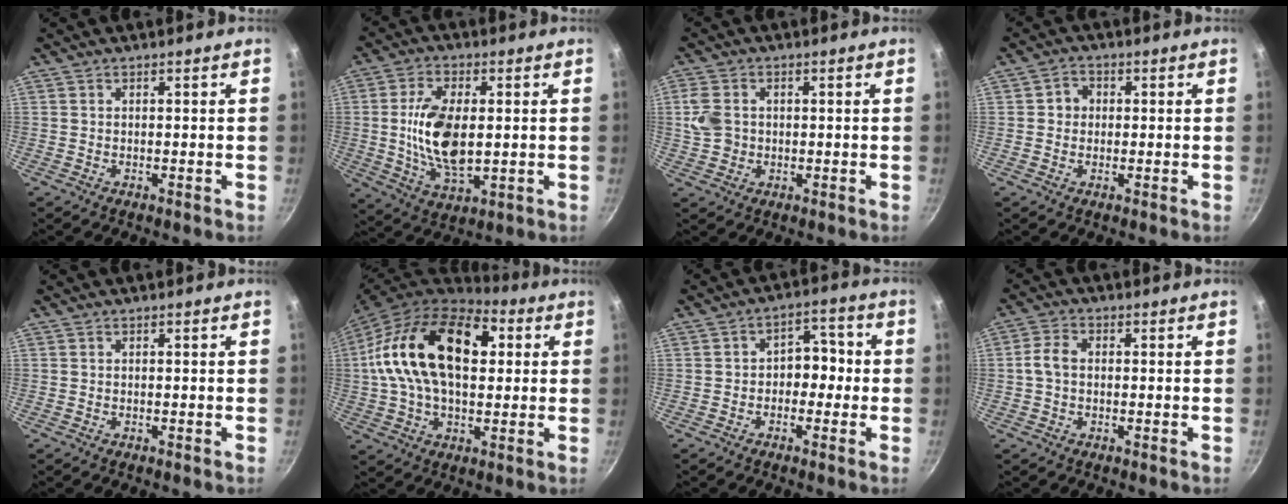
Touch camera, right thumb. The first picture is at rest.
{"total": 13.5, "force": [0.4, 6.9, 11.6], "torque": [-0.216, -0.009, 0.015]}
{"total": 5.3, "force": [0.3, 4.3, 3.1], "torque": [-0.059, 0.006, 0.008]}
{"total": 3.2, "force": [0.2, 2.8, 1.4], "torque": [-0.005, 0.008, -0.003]}
{"total": 0.0}
{"total": 24.1, "force": [4.2, 14.0, 19.2], "torque": [-0.348, 0.026, 0.064]}
{"total": 6.4, "force": [-0.7, 4.6, 4.4], "torque": [-0.029, 0.029, -0.023]}
{"total": 4.1, "force": [-0.1, 2.8, 2.9], "torque": [-0.060, 0.013, -0.006]}